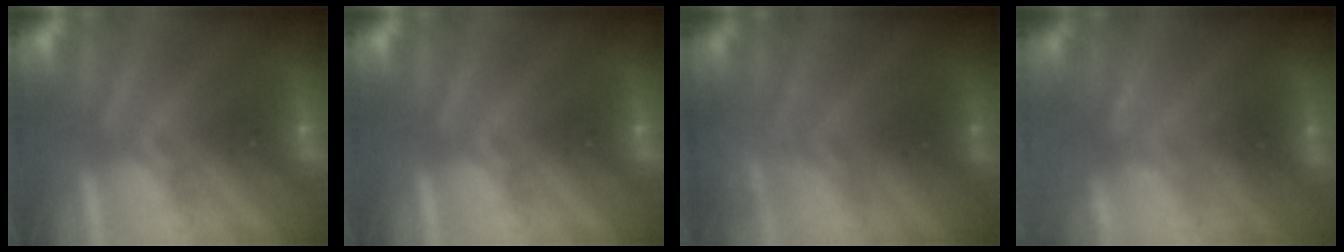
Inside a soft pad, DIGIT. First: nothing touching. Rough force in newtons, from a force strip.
{"total": 0.0}
{"total": 2.3}
{"total": 2.3}